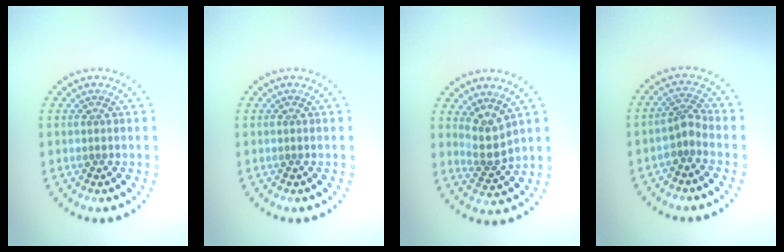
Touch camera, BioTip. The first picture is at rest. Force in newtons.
{"total": 0.0}
{"total": 2.8, "press": 2.0, "slide": 2.0}
{"total": 1.9, "press": 1.4, "slide": 1.3}